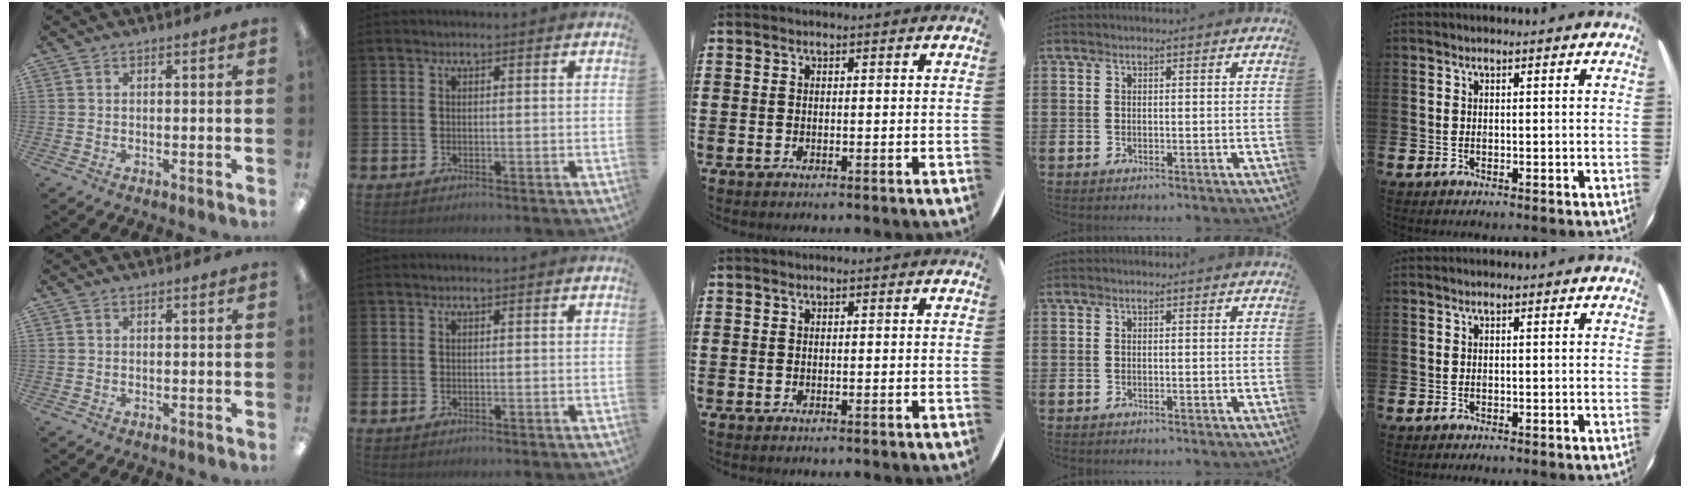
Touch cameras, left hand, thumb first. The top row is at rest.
{}